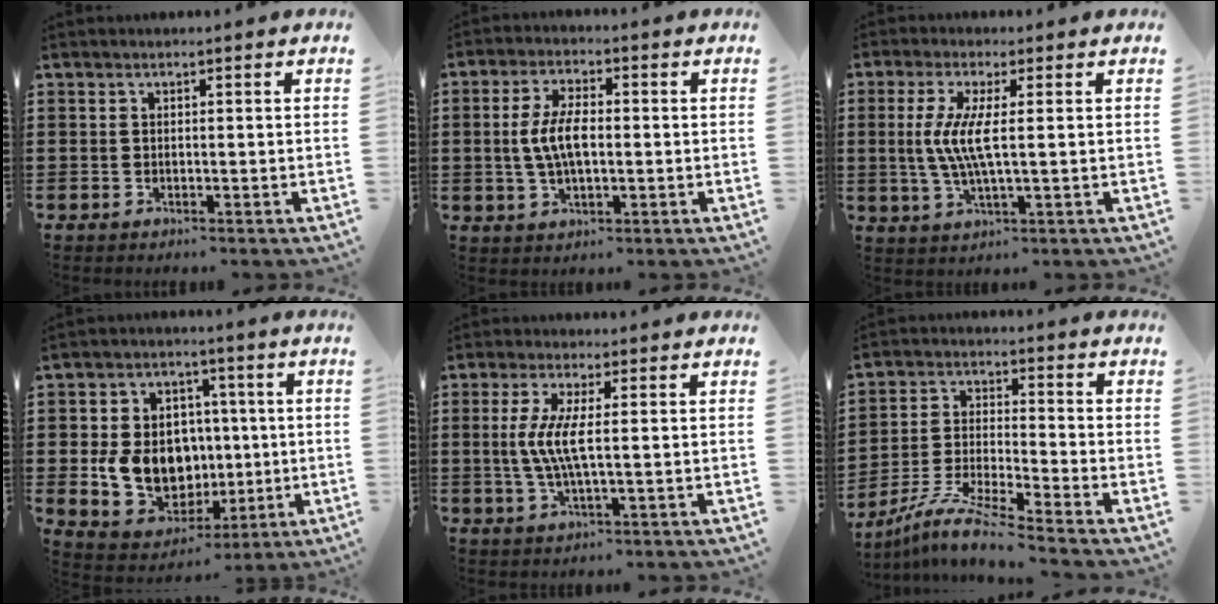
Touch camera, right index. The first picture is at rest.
{"total": 6.5, "force": [-0.1, 2.9, 5.8], "torque": [-0.136, -0.001, -0.011]}
{"total": 6.1, "force": [0.4, 0.7, 6.1], "torque": [-0.135, -0.012, -0.002]}
{"total": 10.8, "force": [0.1, 9.2, 5.7], "torque": [-0.138, 0.012, 0.009]}
{"total": 5.7, "force": [0.2, 0.8, 5.7], "torque": [-0.128, -0.011, -0.005]}
{"total": 8.2, "force": [-7.5, -0.5, 3.2], "torque": [-0.079, -0.012, -0.153]}